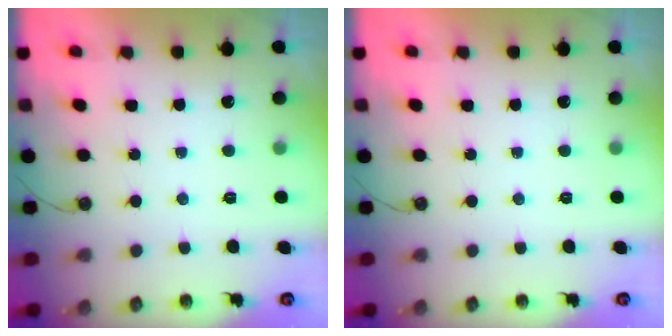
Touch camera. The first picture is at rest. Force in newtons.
{"total": 0.0}